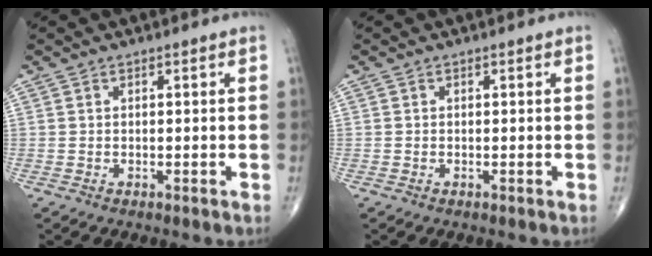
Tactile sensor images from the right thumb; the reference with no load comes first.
{"total": 0.0}